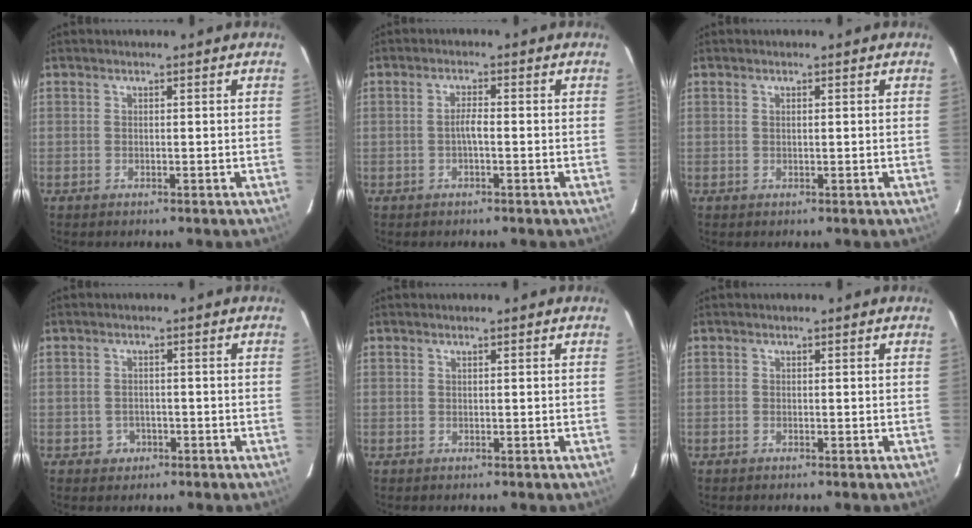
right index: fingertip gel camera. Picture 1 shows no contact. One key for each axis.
{"total": 2.0, "fx": -0.6, "fy": 0.3, "fz": 1.9, "tx": -0.038, "ty": 0.005, "tz": -0.013}
{"total": 0.5, "fx": 0.2, "fy": 0.1, "fz": 0.5, "tx": -0.010, "ty": 0.002, "tz": 0.004}
{"total": 2.6, "fx": -1.0, "fy": 2.3, "fz": 0.4, "tx": -0.013, "ty": 0.004, "tz": -0.010}
{"total": 0.0}
{"total": 0.0}